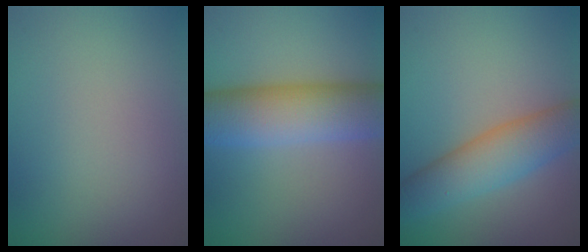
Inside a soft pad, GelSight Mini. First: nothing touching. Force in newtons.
{"total": 8.7, "press": 8.7, "slide": 0.4}
{"total": 5.4, "press": 5.4, "slide": 0.4}